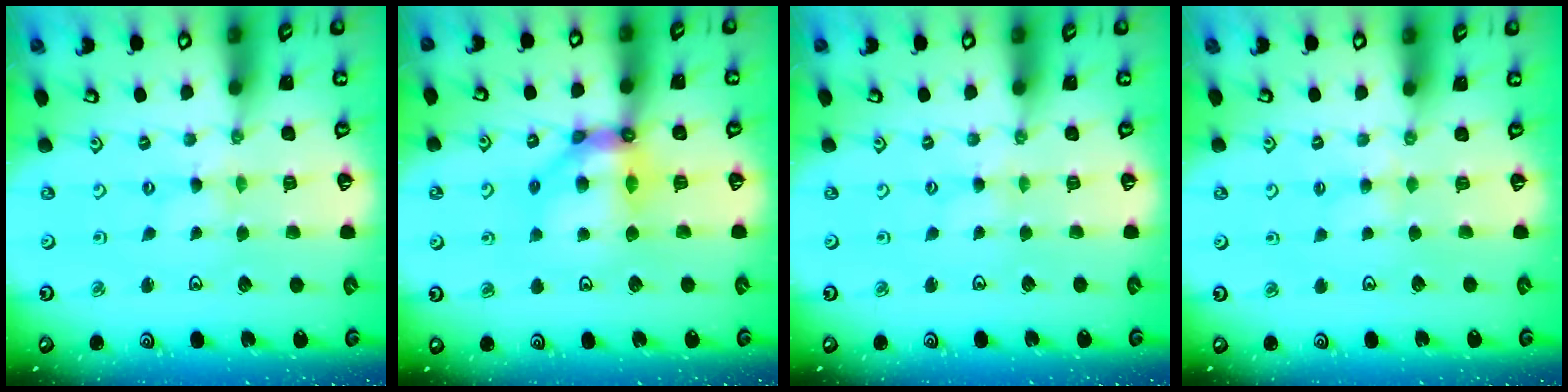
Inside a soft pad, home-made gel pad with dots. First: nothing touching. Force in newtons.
{"total": 10.4, "press": 10.4, "slide": 1.2}
{"total": 1.6, "press": 1.5, "slide": 0.3}
{"total": 2.7, "press": 2.7, "slide": 0.5}